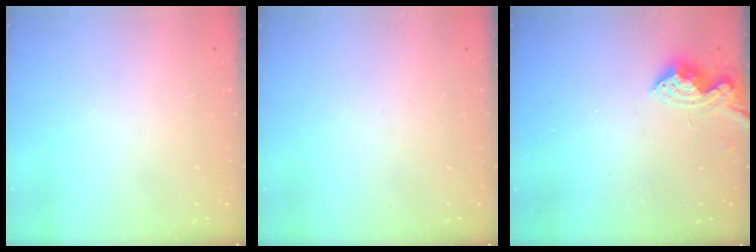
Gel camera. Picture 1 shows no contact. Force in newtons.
{"total": 0.0}
{"total": 8.3, "press": 8.3, "slide": 0.3}